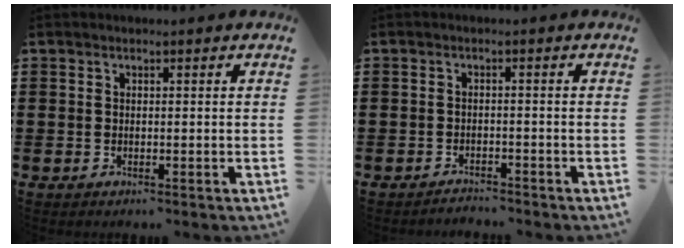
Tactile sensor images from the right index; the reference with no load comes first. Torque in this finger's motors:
{"motor_torque": [0.24, 1.43, -0.15, -0.11]}